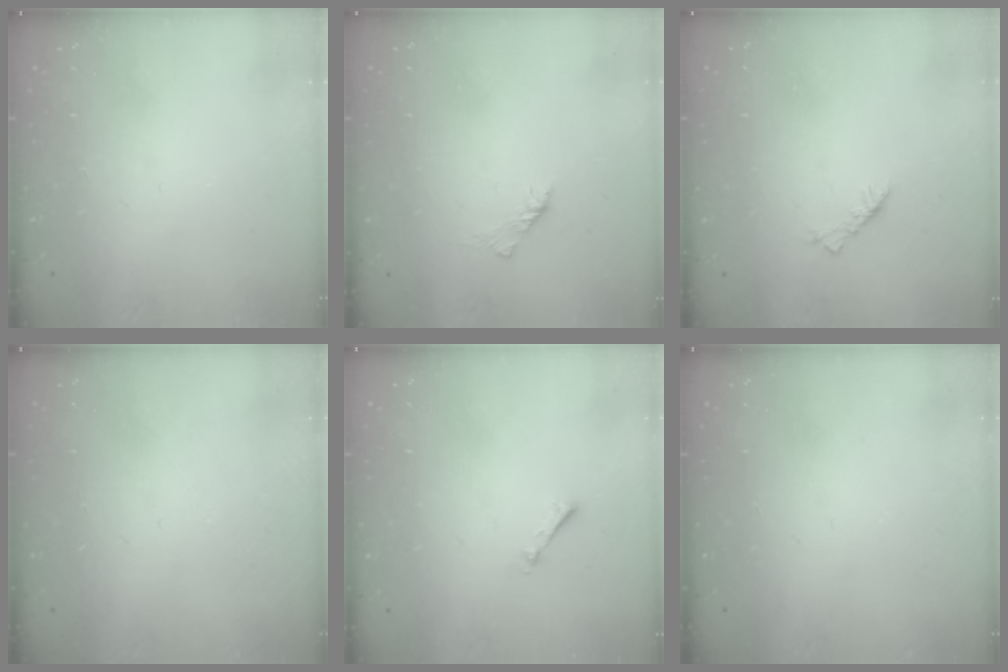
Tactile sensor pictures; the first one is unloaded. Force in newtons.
{"total": 2.0, "press": 1.9, "slide": 0.6}
{"total": 2.5, "press": 2.4, "slide": 0.7}
{"total": 0.0}
{"total": 0.6, "press": 0.6, "slide": 0.2}
{"total": 0.0}